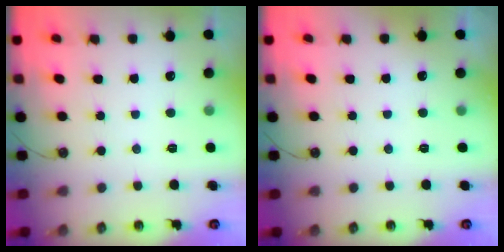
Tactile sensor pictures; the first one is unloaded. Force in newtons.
{"total": 1.5, "press": 0.2, "slide": 1.5}